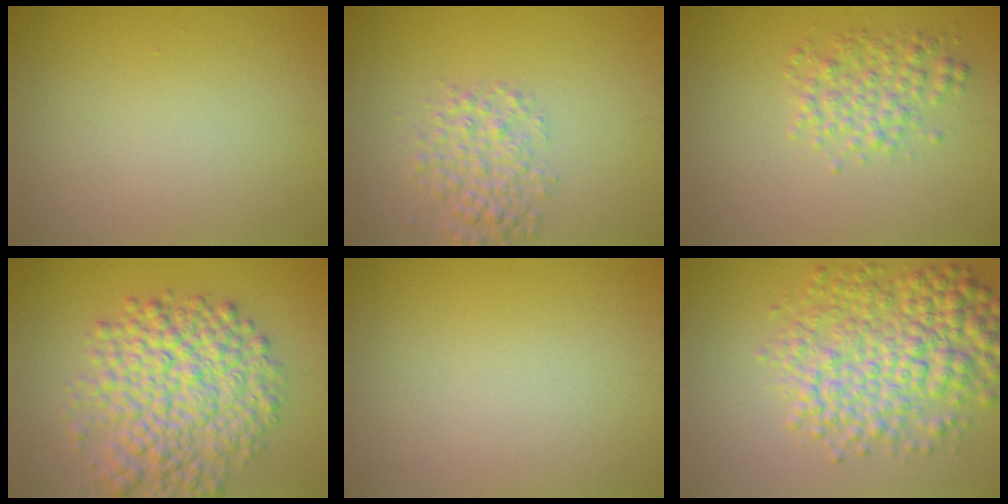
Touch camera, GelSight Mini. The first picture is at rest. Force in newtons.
{"total": 3.2, "press": 3.2, "slide": 0.1}
{"total": 2.9, "press": 2.9, "slide": 0.0}
{"total": 8.8, "press": 8.8, "slide": 0.2}
{"total": 0.0}
{"total": 7.9, "press": 7.9, "slide": 0.1}